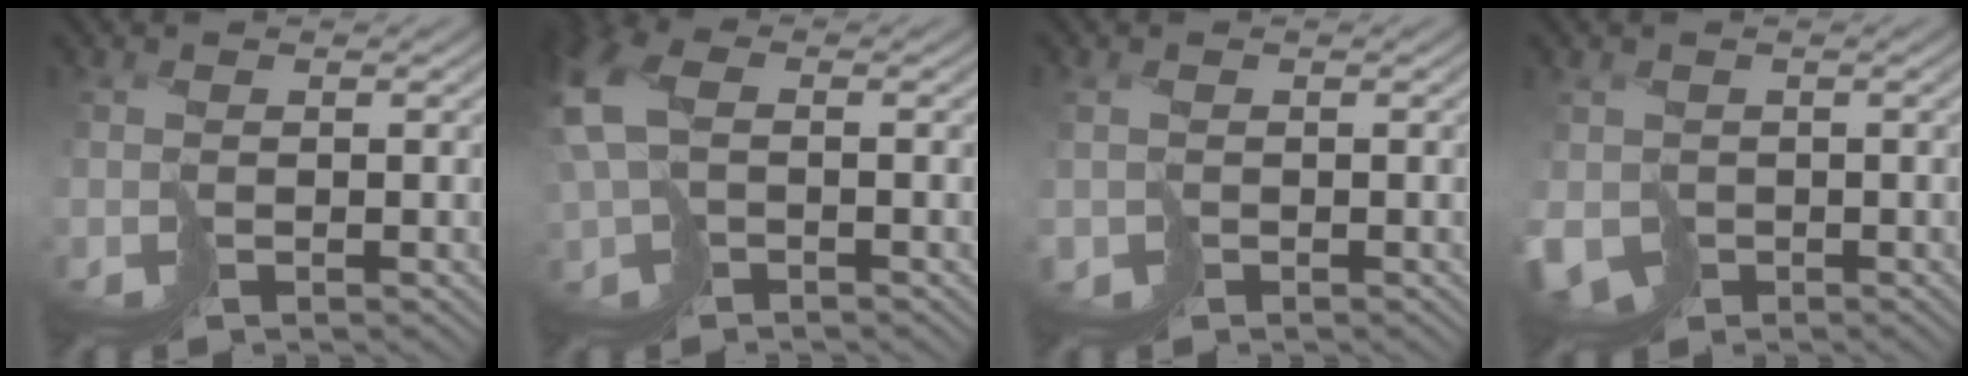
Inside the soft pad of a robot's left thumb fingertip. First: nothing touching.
{"total": 6.3, "force": [0.1, 4.0, 4.9], "torque": [-0.149, -0.004, 0.002]}
{"total": 1.1, "force": [-0.1, 1.0, 0.4], "torque": [-0.006, -0.003, -0.005]}
{"total": 3.7, "force": [-1.3, 3.0, 1.7], "torque": [-0.032, -0.017, -0.017]}